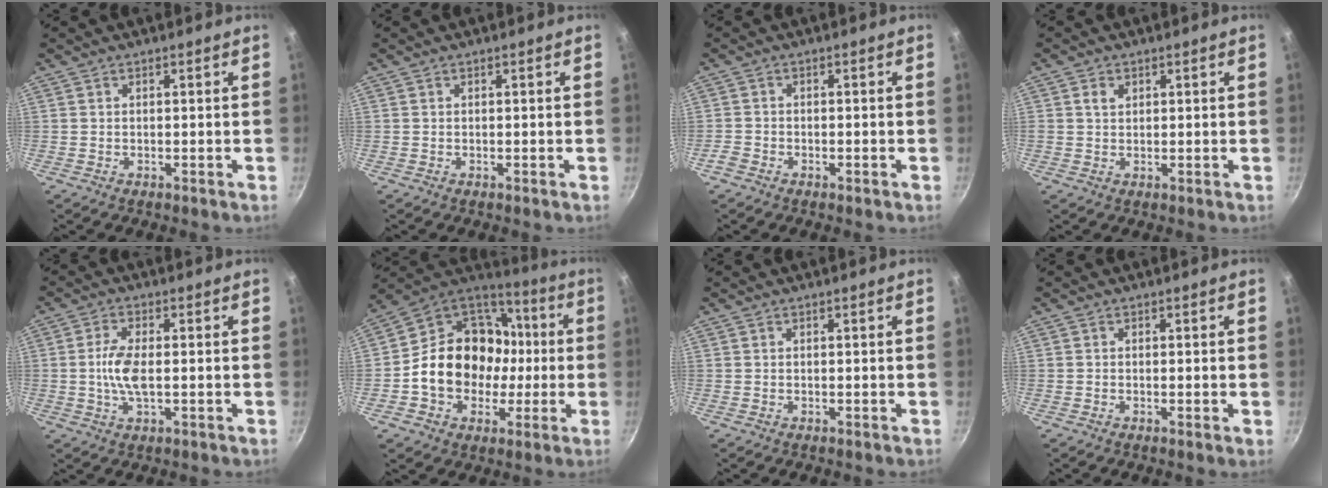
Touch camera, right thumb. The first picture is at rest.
{"total": 0.0}
{"total": 2.0, "force": [-1.4, 1.1, 0.9], "torque": [-0.029, 0.007, -0.032]}
{"total": 2.1, "force": [0.8, 1.6, 1.1], "torque": [-0.013, 0.002, 0.013]}
{"total": 6.1, "force": [-0.3, 2.5, 5.5], "torque": [-0.122, 0.002, -0.009]}
{"total": 21.3, "force": [-1.3, 17.6, 12.0], "torque": [-0.181, 0.049, -0.019]}
{"total": 0.0}
{"total": 0.7, "force": [-0.2, 0.1, 0.7], "torque": [-0.011, -0.002, -0.006]}